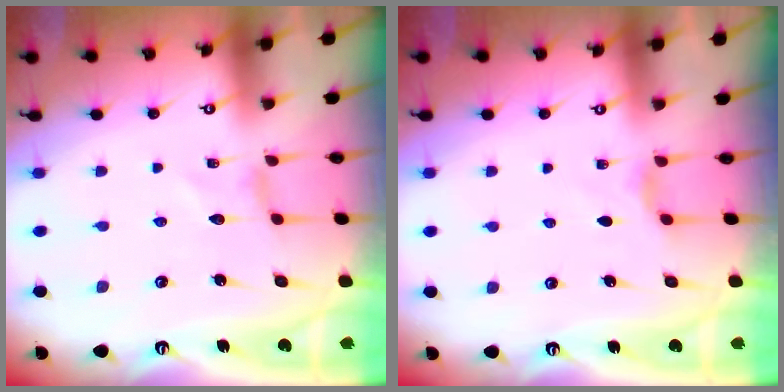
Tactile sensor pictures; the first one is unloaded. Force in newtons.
{"total": 2.4, "press": 2.3, "slide": 0.3}